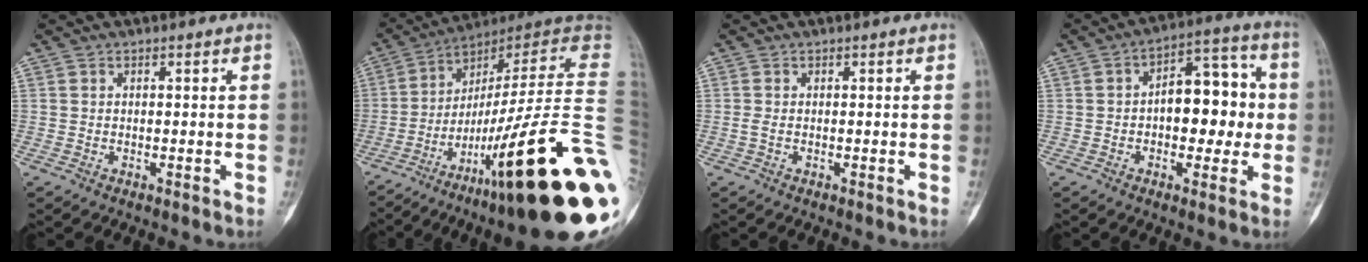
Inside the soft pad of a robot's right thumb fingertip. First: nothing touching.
{"total": 32.0, "force": [-9.0, 4.3, 30.4], "torque": [-0.364, 0.040, -0.143]}
{"total": 0.7, "force": [-0.2, 0.1, 0.6], "torque": [-0.020, -0.002, -0.003]}
{"total": 13.0, "force": [-0.2, 7.5, 10.6], "torque": [-0.103, 0.035, -0.009]}